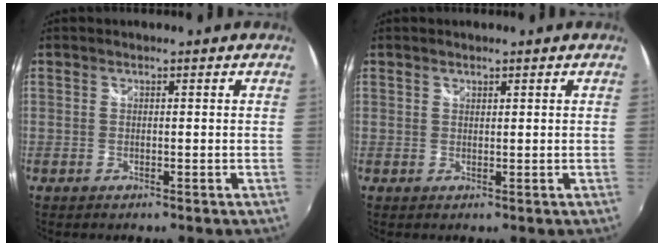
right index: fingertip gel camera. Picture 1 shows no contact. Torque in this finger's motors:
{"motor_torque": [-0.25, -0.06, -0.09, 0.00]}